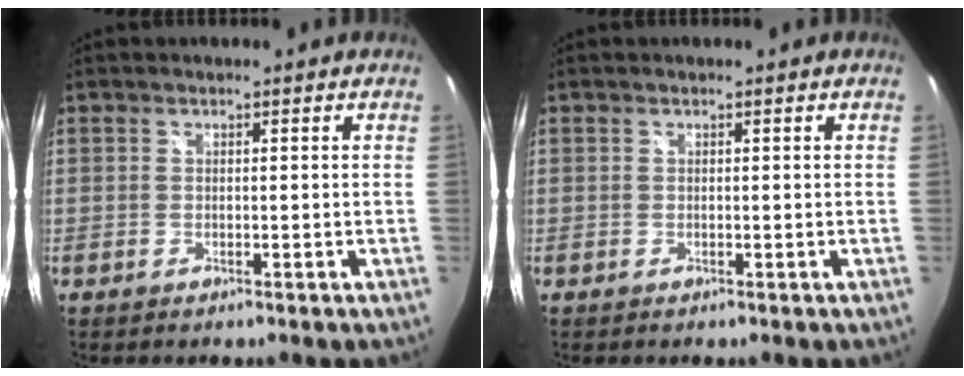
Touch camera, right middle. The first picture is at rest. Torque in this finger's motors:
{"motor_torque": [0.00, 0.00, 0.00, 0.00]}